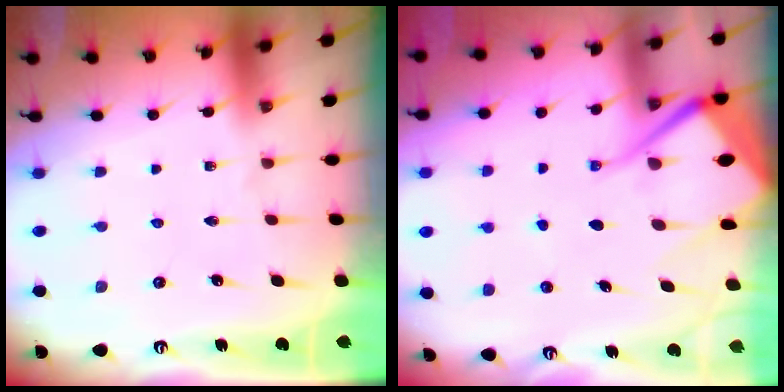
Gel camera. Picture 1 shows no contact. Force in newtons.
{"total": 13.2, "press": 13.2, "slide": 1.3}